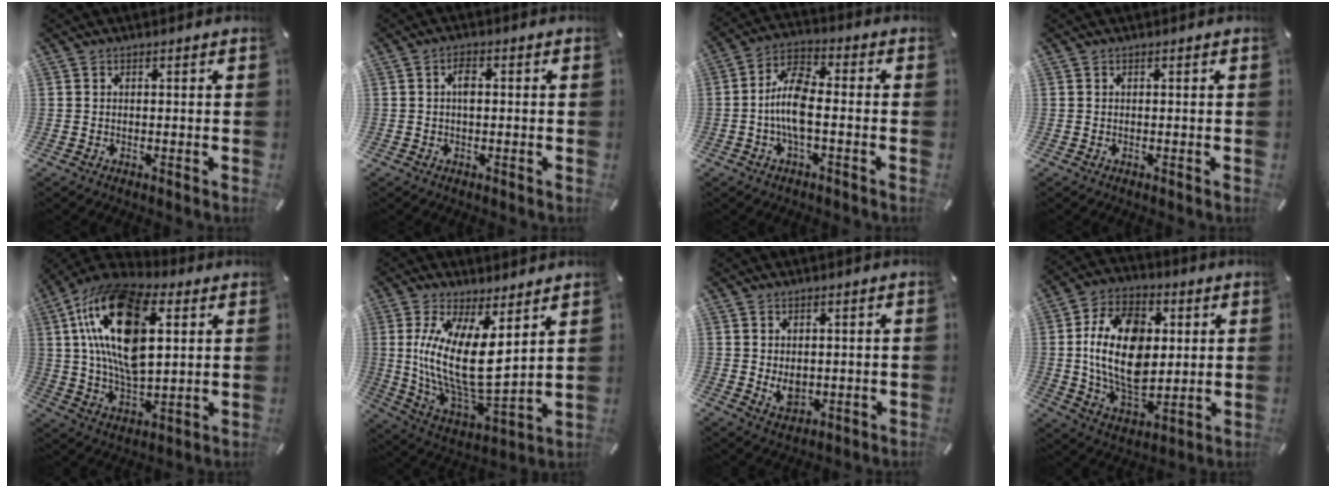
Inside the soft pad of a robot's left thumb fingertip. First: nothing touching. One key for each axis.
{"total": 2.5, "fx": 0.2, "fy": 1.2, "fz": 2.2, "tx": -0.044, "ty": 0.006, "tz": 0.002}
{"total": 9.6, "fx": -1.7, "fy": 4.1, "fz": 8.5, "tx": -0.175, "ty": 0.004, "tz": -0.030}
{"total": 0.0}
{"total": 21.9, "fx": 7.6, "fy": 12.1, "fz": 16.6, "tx": -0.346, "ty": -0.015, "tz": 0.125}
{"total": 17.0, "fx": 4.7, "fy": 6.8, "fz": 14.9, "tx": -0.316, "ty": -0.048, "tz": 0.087}
{"total": 4.4, "fx": 0.7, "fy": 3.2, "fz": 2.9, "tx": -0.052, "ty": -0.008, "tz": 0.010}
{"total": 18.9, "fx": 2.2, "fy": 12.7, "fz": 13.8, "tx": -0.276, "ty": 0.003, "tz": 0.037}